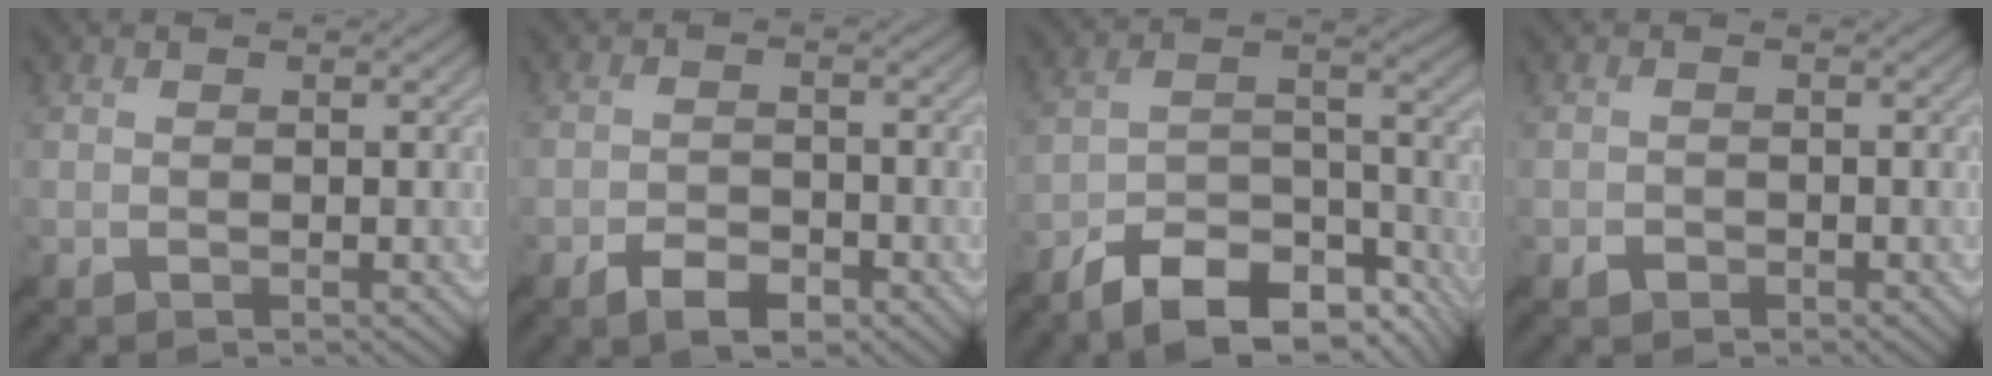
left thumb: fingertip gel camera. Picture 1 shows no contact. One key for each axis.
{"total": 3.7, "fx": -2.1, "fy": 1.8, "fz": 2.5, "tx": -0.044, "ty": 0.004, "tz": -0.038}
{"total": 13.8, "fx": -10.1, "fy": 5.0, "fz": 7.9, "tx": -0.156, "ty": 0.003, "tz": -0.172}
{"total": 0.8, "fx": -0.2, "fy": 0.8, "fz": 0.3, "tx": -0.004, "ty": 0.007, "tz": -0.008}